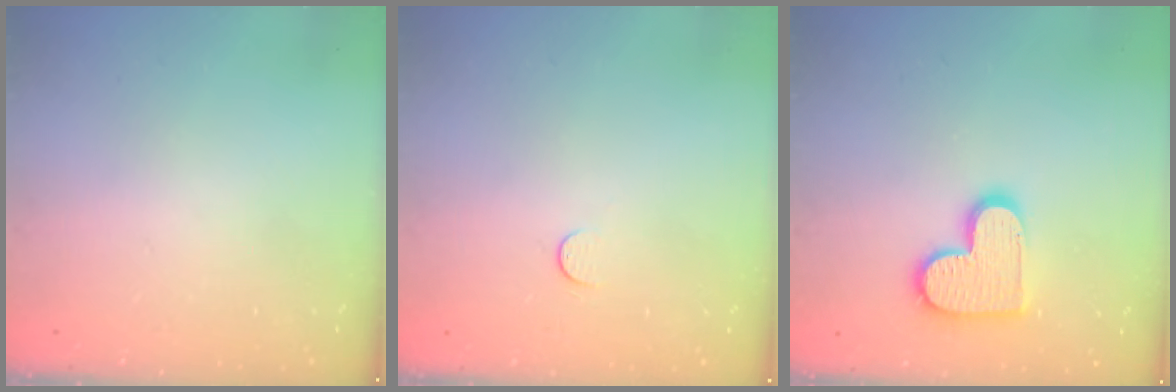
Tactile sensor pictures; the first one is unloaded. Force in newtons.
{"total": 3.5, "press": 3.5, "slide": 0.3}
{"total": 13.5, "press": 13.4, "slide": 0.7}